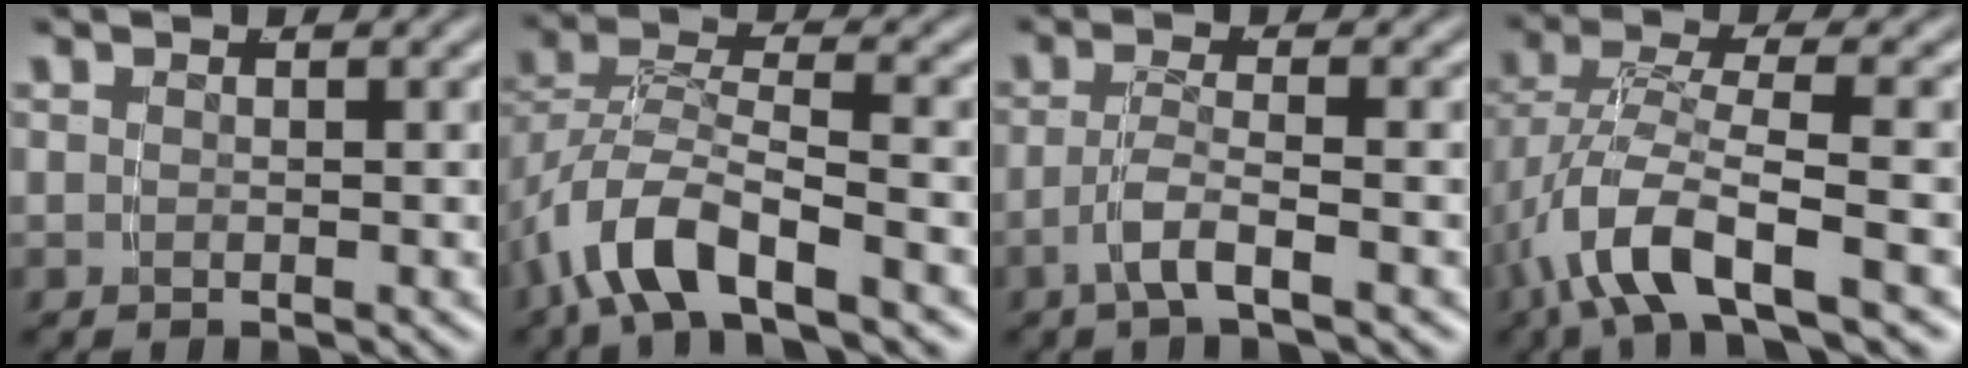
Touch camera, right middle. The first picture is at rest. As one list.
[{"total": 5.2, "force": [-1.7, 2.9, 4.0], "torque": [-0.096, -0.017, -0.018]}, {"total": 2.5, "force": [-1.2, 0.4, 2.1], "torque": [-0.043, -0.006, -0.016]}, {"total": 5.4, "force": [-1.2, 2.3, 4.8], "torque": [-0.113, -0.025, -0.001]}]